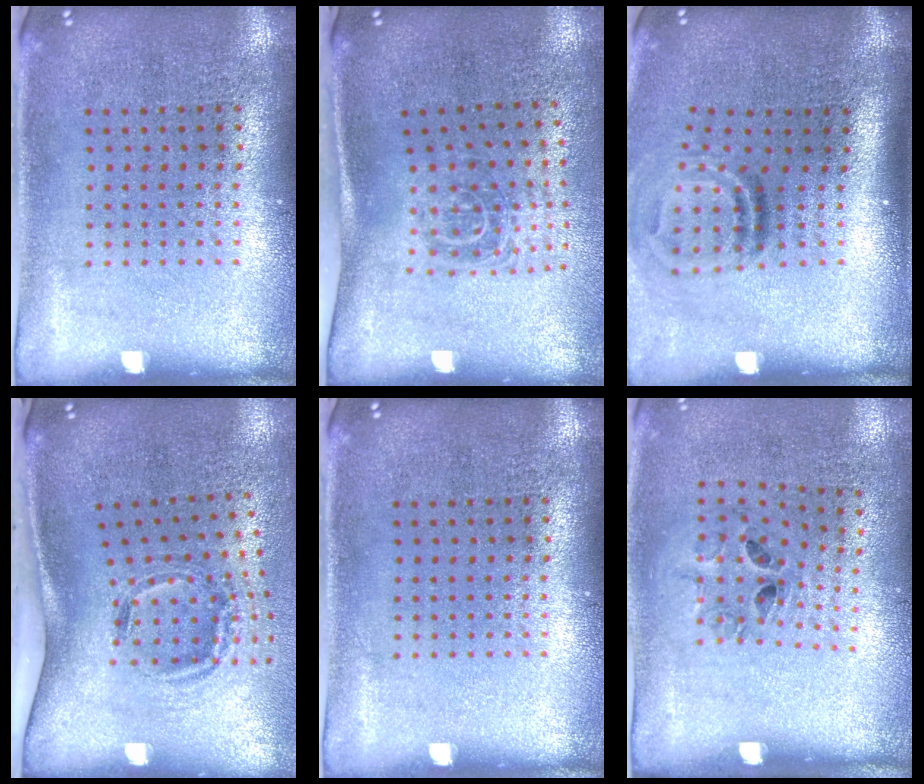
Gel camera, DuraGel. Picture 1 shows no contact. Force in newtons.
{"total": 1.7, "press": 1.2, "slide": 1.3}
{"total": 1.9, "press": 1.1, "slide": 1.5}
{"total": 2.0, "press": 1.3, "slide": 1.5}
{"total": 0.0}
{"total": 1.3, "press": 0.7, "slide": 1.2}